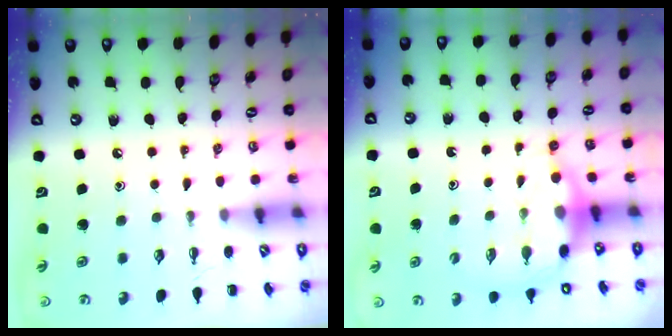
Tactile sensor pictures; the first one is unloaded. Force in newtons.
{"total": 8.4, "press": 8.3, "slide": 1.4}